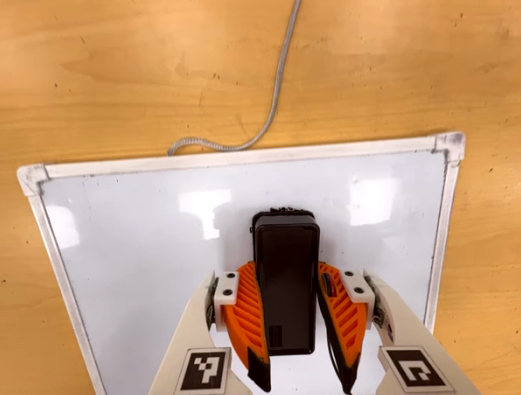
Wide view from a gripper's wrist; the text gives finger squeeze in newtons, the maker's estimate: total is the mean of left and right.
{"total": 12.3, "left": 12.1, "right": 12.5}